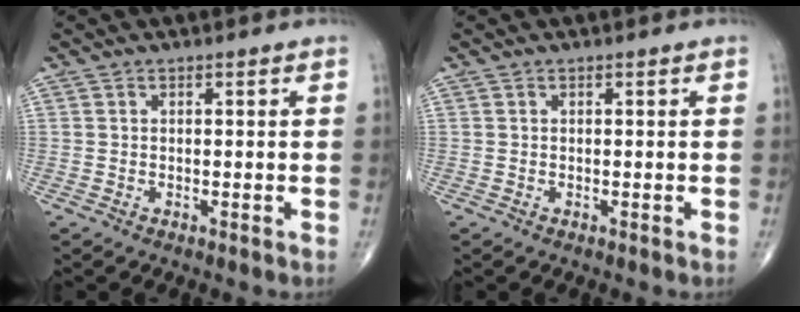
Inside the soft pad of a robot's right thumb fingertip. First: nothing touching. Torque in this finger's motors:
{"motor_torque": [0.00, 0.00, 0.00, 0.00, 0.00]}